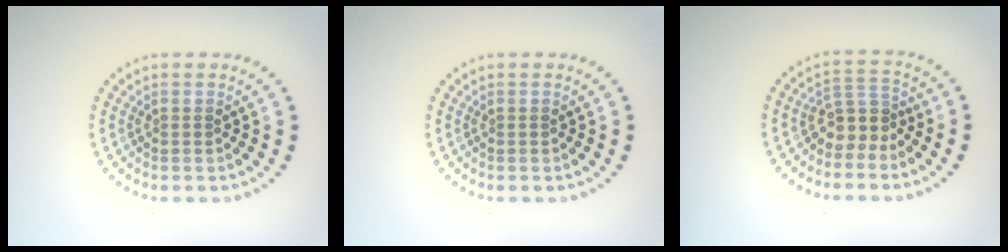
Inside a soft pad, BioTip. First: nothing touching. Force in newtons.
{"total": 0.0}
{"total": 2.9, "press": 2.0, "slide": 2.0}